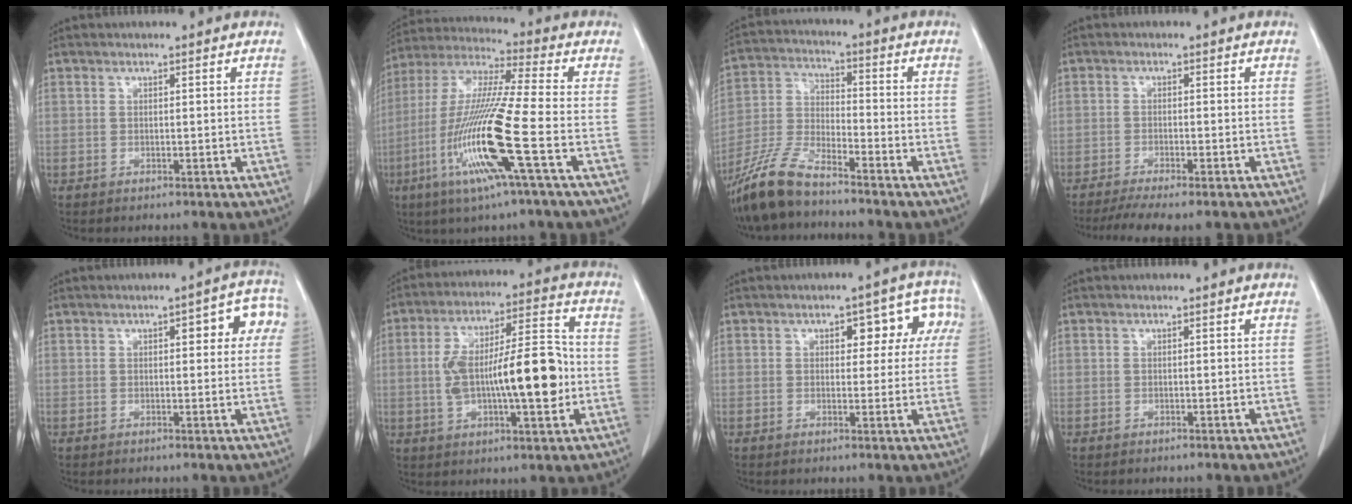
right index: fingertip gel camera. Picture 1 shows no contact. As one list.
[{"total": 17.0, "force": [-5.7, -0.7, 16.0], "torque": [-0.332, -0.022, -0.116]}, {"total": 10.6, "force": [-8.5, 2.0, 5.9], "torque": [-0.132, -0.016, -0.170]}, {"total": 8.4, "force": [-7.0, 0.8, 4.5], "torque": [-0.059, -0.011, -0.108]}, {"total": 6.3, "force": [1.8, 2.2, 5.7], "torque": [-0.055, 0.023, 0.013]}, {"total": 16.1, "force": [-1.5, 4.1, 15.5], "torque": [-0.266, 0.021, -0.016]}, {"total": 7.4, "force": [2.2, 4.1, 5.7], "torque": [-0.047, 0.035, 0.024]}, {"total": 0.0}]